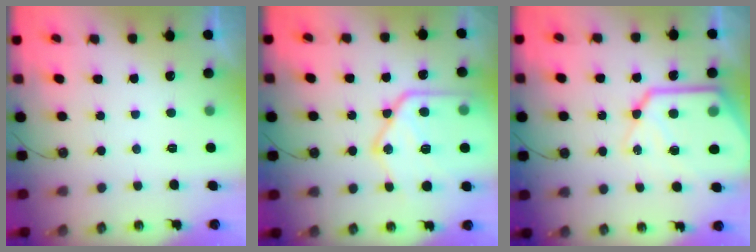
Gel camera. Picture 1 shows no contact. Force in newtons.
{"total": 21.3, "press": 21.2, "slide": 1.8}
{"total": 19.4, "press": 19.3, "slide": 2.0}